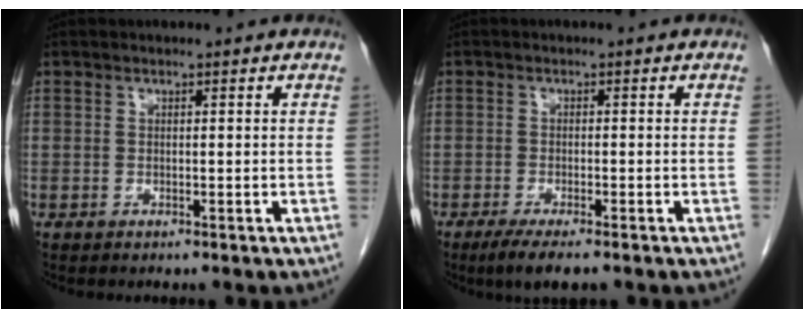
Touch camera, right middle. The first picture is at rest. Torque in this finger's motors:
{"motor_torque": [0.75, -0.64, 0.05, 0.05]}